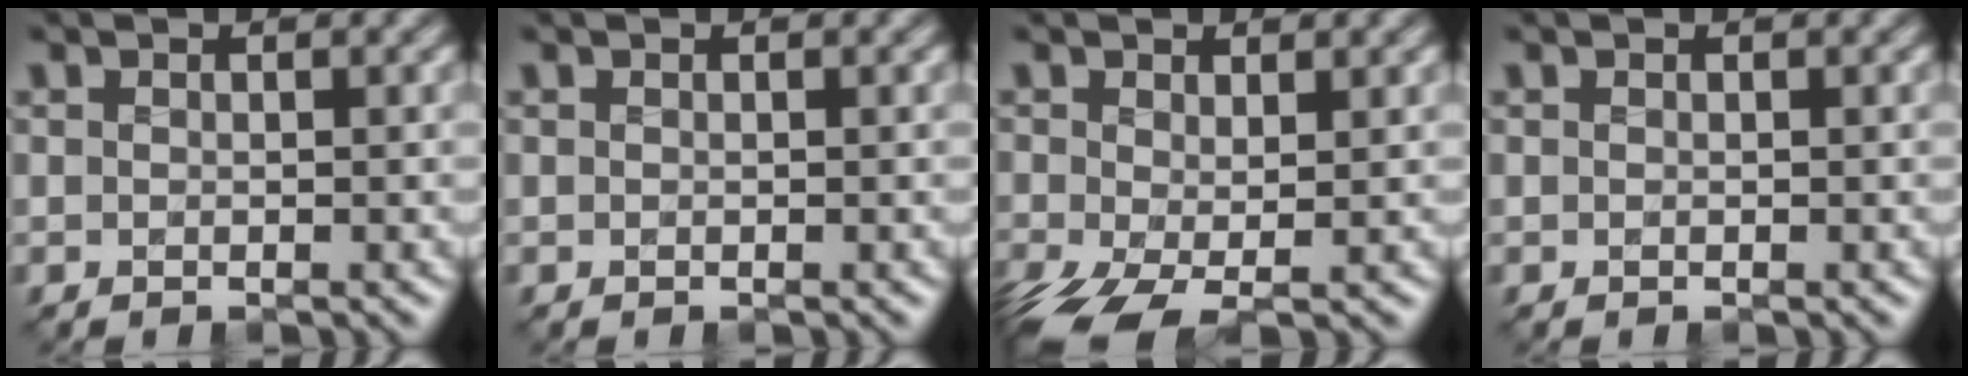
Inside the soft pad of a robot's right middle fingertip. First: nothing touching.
{"total": 0.0}
{"total": 4.1, "force": [-2.0, 1.4, 3.3], "torque": [-0.088, -0.020, -0.035]}
{"total": 0.0}